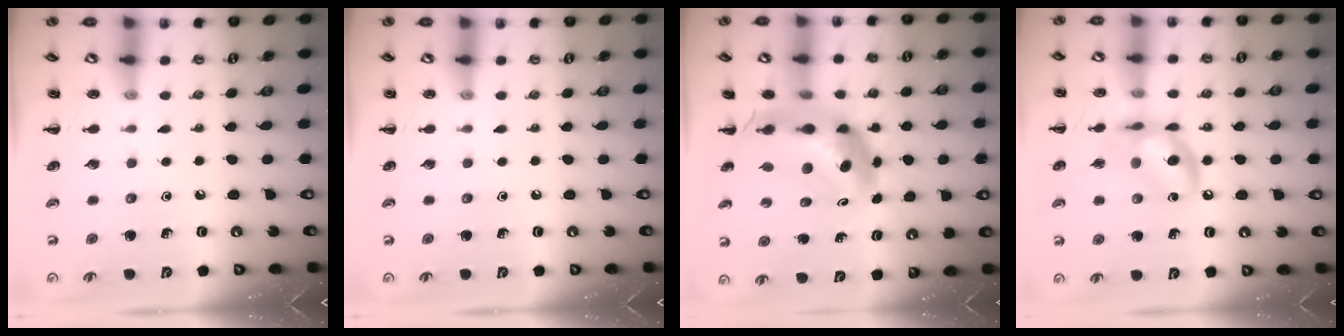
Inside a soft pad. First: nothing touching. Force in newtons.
{"total": 0.0}
{"total": 9.2, "press": 8.7, "slide": 2.9}
{"total": 12.5, "press": 12.2, "slide": 2.7}